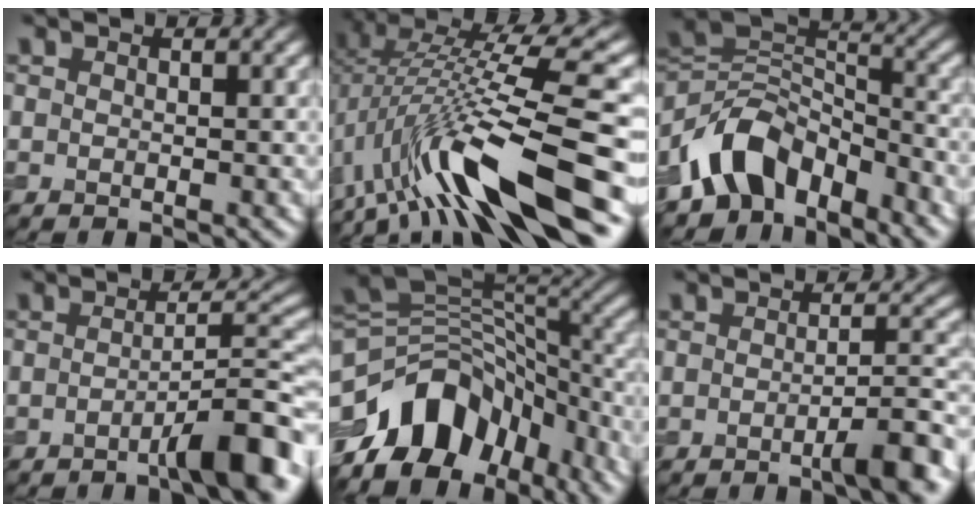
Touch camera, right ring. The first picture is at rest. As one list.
[{"total": 12.8, "force": [-4.3, 3.2, 11.6], "torque": [-0.213, 0.013, -0.065]}, {"total": 8.8, "force": [-5.6, 5.1, 4.6], "torque": [-0.064, 0.001, -0.110]}, {"total": 5.7, "force": [-2.8, 0.9, 4.9], "torque": [-0.062, 0.014, -0.050]}, {"total": 12.1, "force": [-5.7, 8.2, 6.9], "torque": [-0.126, 0.011, -0.105]}, {"total": 4.1, "force": [-1.9, 0.7, 3.6], "torque": [-0.044, 0.010, -0.041]}]